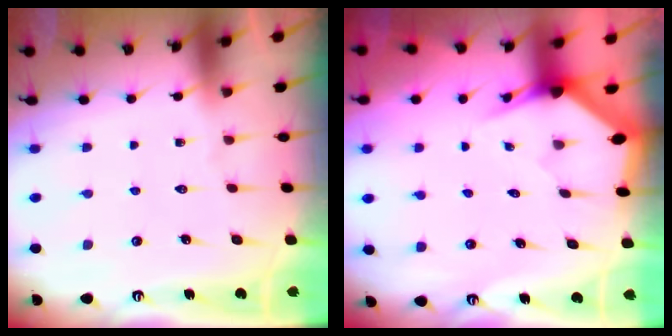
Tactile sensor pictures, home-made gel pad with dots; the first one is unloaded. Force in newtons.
{"total": 3.1, "press": 3.1, "slide": 0.2}